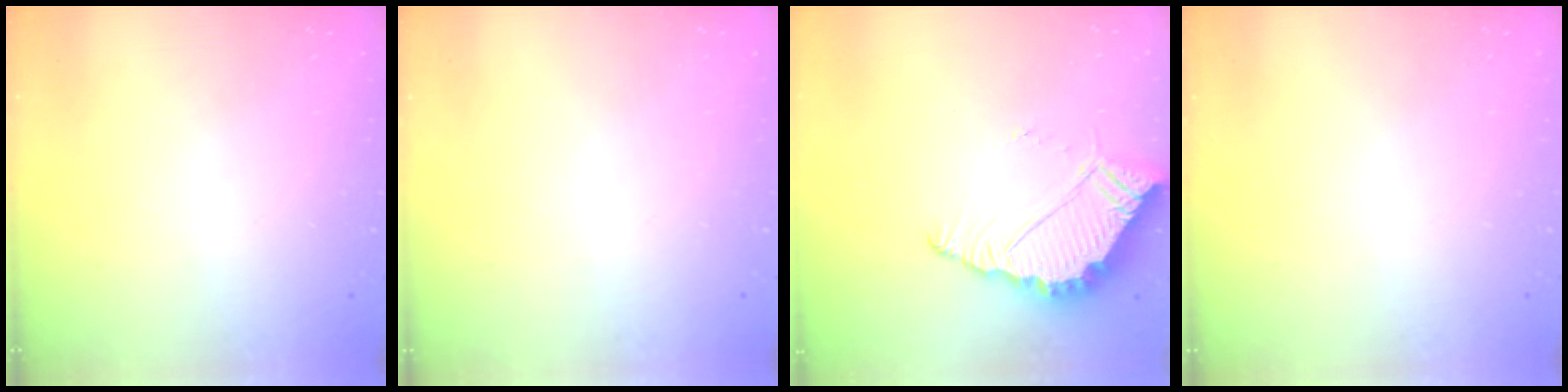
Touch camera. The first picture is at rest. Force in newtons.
{"total": 0.0}
{"total": 7.4, "press": 7.4, "slide": 0.3}
{"total": 0.0}